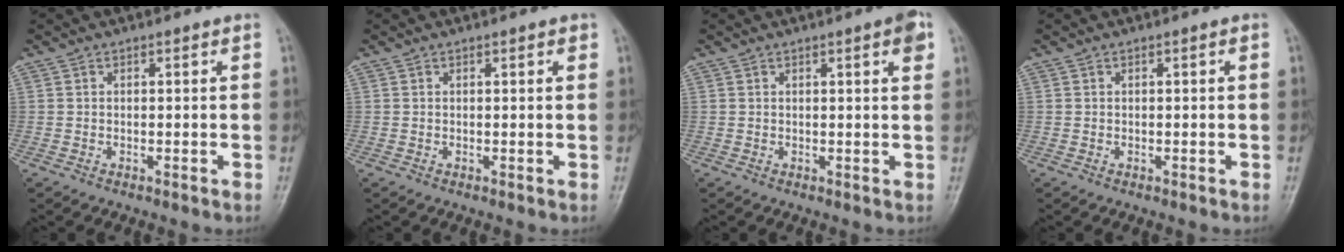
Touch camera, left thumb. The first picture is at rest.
{"total": 1.0, "force": [0.5, 0.3, 0.8], "torque": [-0.011, 0.000, 0.004]}
{"total": 3.3, "force": [1.5, 0.5, 2.8], "torque": [-0.032, -0.002, 0.017]}
{"total": 0.0}